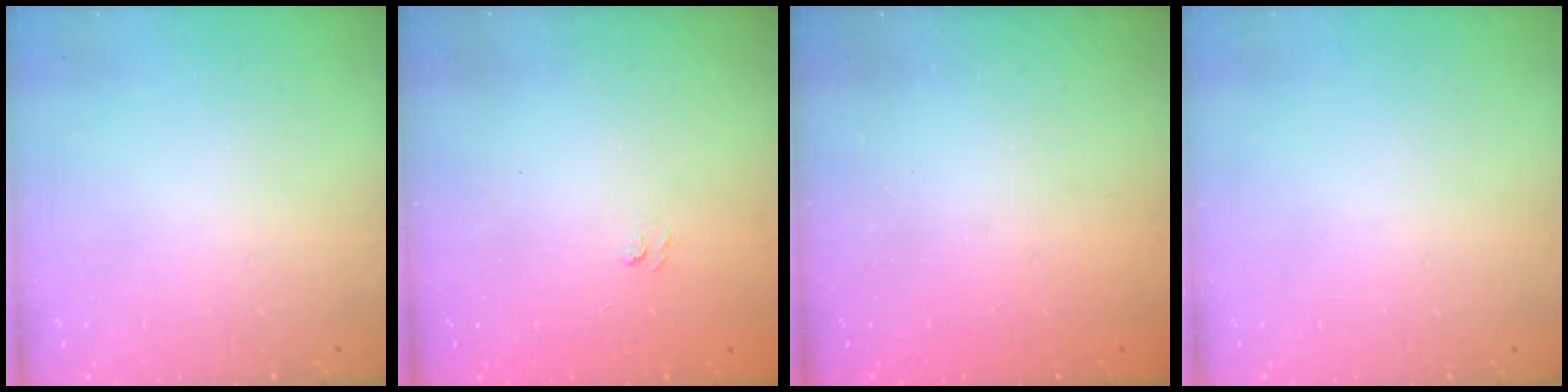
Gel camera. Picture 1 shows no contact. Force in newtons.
{"total": 1.9, "press": 1.7, "slide": 0.9}
{"total": 2.4, "press": 2.3, "slide": 0.7}
{"total": 0.0}